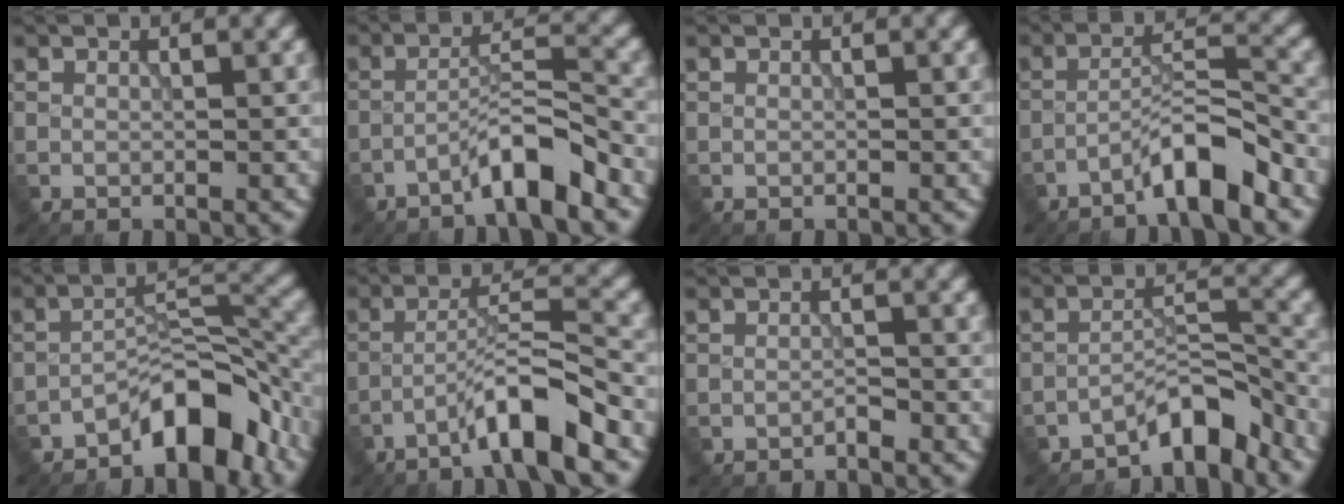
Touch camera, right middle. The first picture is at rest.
{"total": 4.7, "force": [-3.3, 0.4, 3.3], "torque": [-0.057, 0.019, -0.066]}
{"total": 0.0}
{"total": 5.1, "force": [-3.6, 0.6, 3.5], "torque": [-0.058, 0.019, -0.070]}
{"total": 6.8, "force": [-4.7, 2.4, 4.3], "torque": [-0.054, 0.020, -0.083]}
{"total": 6.0, "force": [-3.7, 0.3, 4.6], "torque": [-0.074, 0.020, -0.072]}
{"total": 0.8, "force": [-0.7, 0.1, 0.3], "torque": [-0.004, 0.005, -0.014]}
{"total": 4.4, "force": [-3.7, 1.0, 2.1], "torque": [-0.026, 0.017, -0.071]}